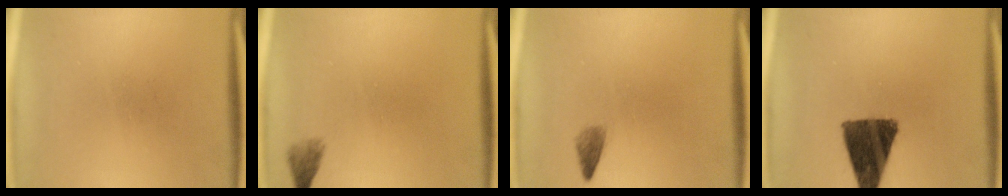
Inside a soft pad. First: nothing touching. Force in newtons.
{"total": 1.5}
{"total": 1.5}
{"total": 12.3}